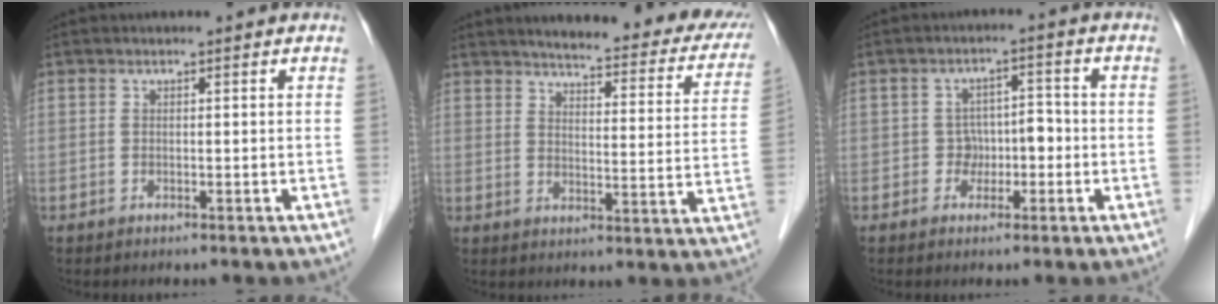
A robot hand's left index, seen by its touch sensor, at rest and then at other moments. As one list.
[{"total": 22.3, "force": [19.2, 4.8, 10.2], "torque": [-0.111, -0.030, 0.213]}, {"total": 3.6, "force": [-1.2, 2.9, 1.8], "torque": [-0.018, 0.016, -0.020]}]